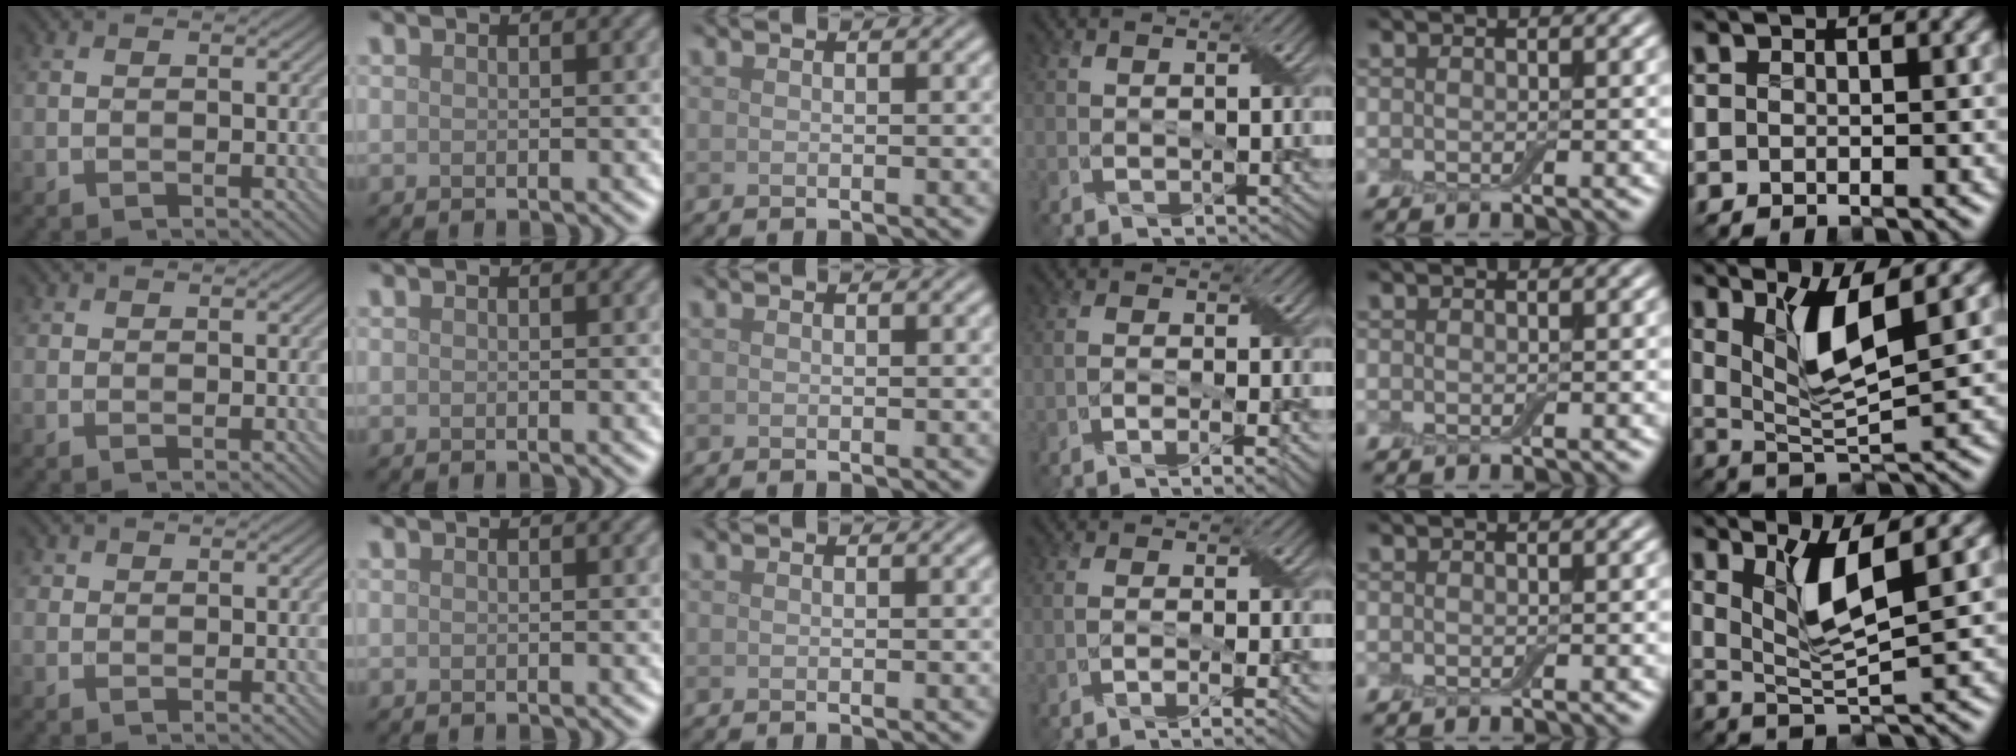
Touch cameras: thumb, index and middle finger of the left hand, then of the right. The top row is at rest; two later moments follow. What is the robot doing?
{"motion": "peel", "object": "bubble wrap"}